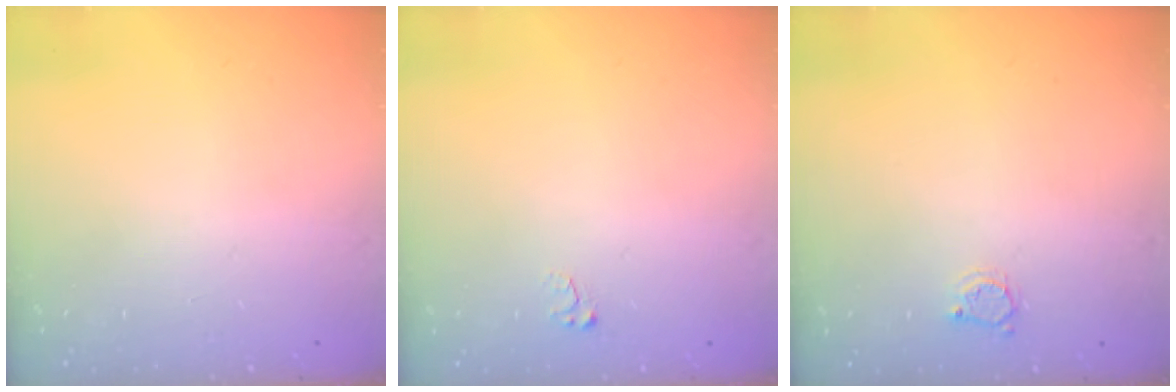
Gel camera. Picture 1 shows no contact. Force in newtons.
{"total": 2.5, "press": 2.5, "slide": 0.3}
{"total": 2.8, "press": 2.7, "slide": 0.4}